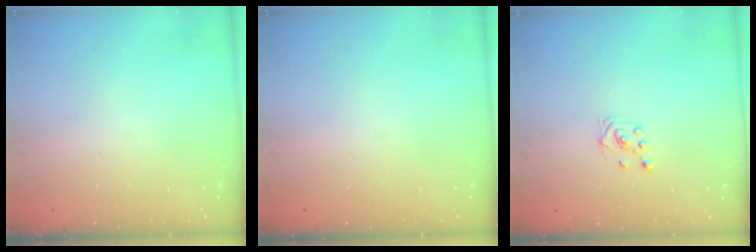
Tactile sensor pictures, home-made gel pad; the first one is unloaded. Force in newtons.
{"total": 0.0}
{"total": 1.9, "press": 1.7, "slide": 0.8}